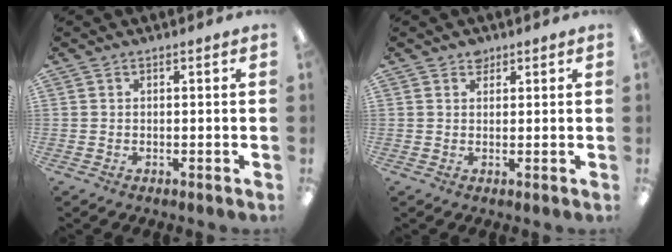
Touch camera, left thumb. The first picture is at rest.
{"total": 2.1, "force": [1.7, 1.3, 0.4], "torque": [-0.001, -0.003, 0.030]}